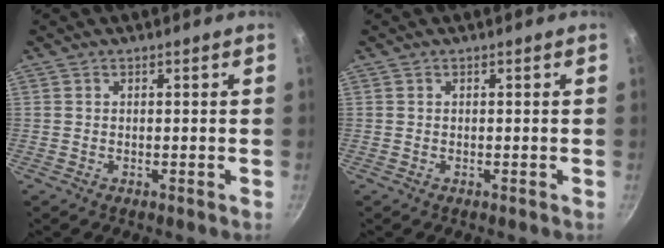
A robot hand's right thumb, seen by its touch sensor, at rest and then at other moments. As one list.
[{"total": 0.0}]